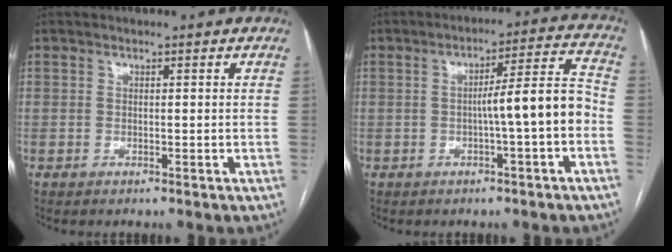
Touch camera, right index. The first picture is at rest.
{"total": 8.4, "force": [-1.9, -0.1, 8.1], "torque": [-0.116, 0.023, -0.028]}